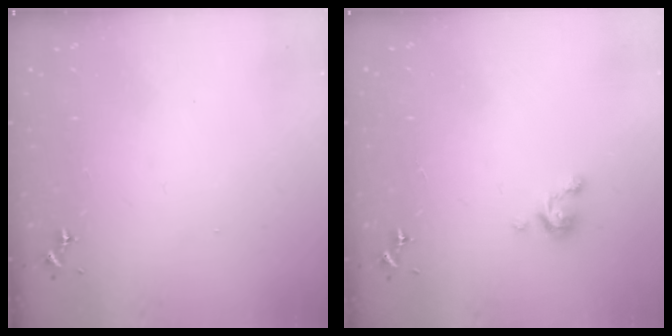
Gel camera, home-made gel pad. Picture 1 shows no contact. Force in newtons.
{"total": 3.0, "press": 3.0, "slide": 0.3}